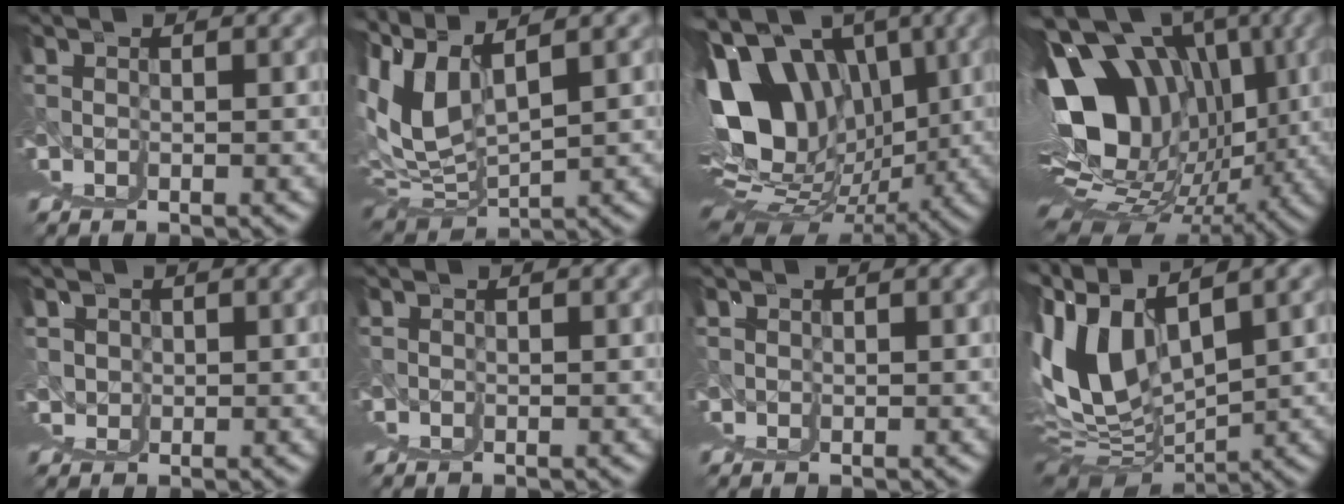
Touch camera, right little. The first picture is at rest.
{"total": 6.7, "force": [4.7, 0.8, 4.7], "torque": [-0.106, 0.006, 0.094]}
{"total": 16.1, "force": [3.5, 7.7, 13.6], "torque": [-0.182, 0.005, 0.070]}
{"total": 20.6, "force": [3.6, 8.6, 18.4], "torque": [-0.244, 0.010, 0.076]}
{"total": 5.3, "force": [2.4, 4.2, 2.1], "torque": [-0.026, -0.012, 0.041]}
{"total": 0.0}
{"total": 2.6, "force": [1.1, 2.2, 0.8], "torque": [-0.012, -0.003, 0.015]}
{"total": 8.1, "force": [4.6, 0.1, 6.7], "torque": [-0.104, 0.018, 0.088]}